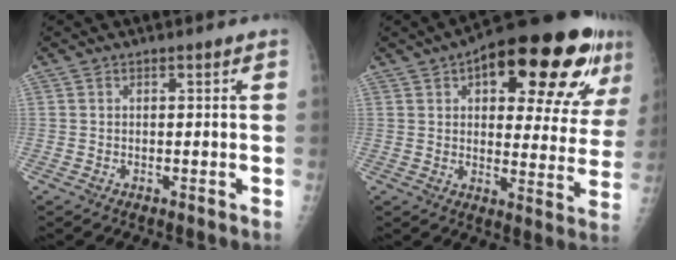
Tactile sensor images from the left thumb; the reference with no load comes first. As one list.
[{"total": 24.7, "force": [12.0, 9.6, 19.4], "torque": [-0.233, -0.002, 0.165]}]